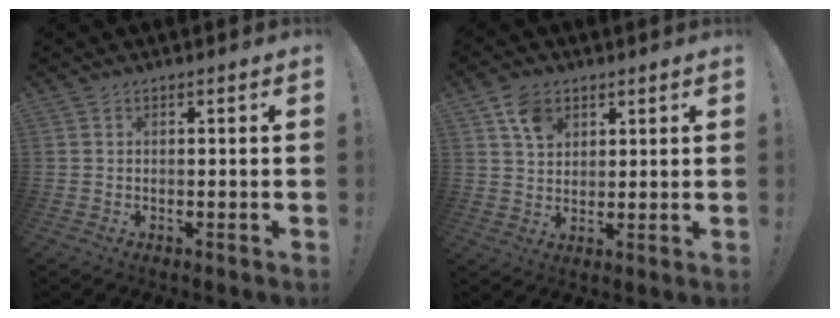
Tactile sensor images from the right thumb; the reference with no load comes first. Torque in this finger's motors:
{"motor_torque": [-0.45, 0.79, 0.13, -0.14, 0.00]}